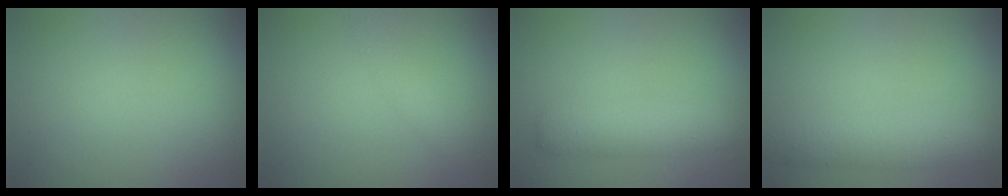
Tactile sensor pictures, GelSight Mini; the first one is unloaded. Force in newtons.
{"total": 1.2, "press": 1.2, "slide": 0.0}
{"total": 2.9, "press": 2.9, "slide": 0.1}
{"total": 2.8, "press": 2.8, "slide": 0.0}